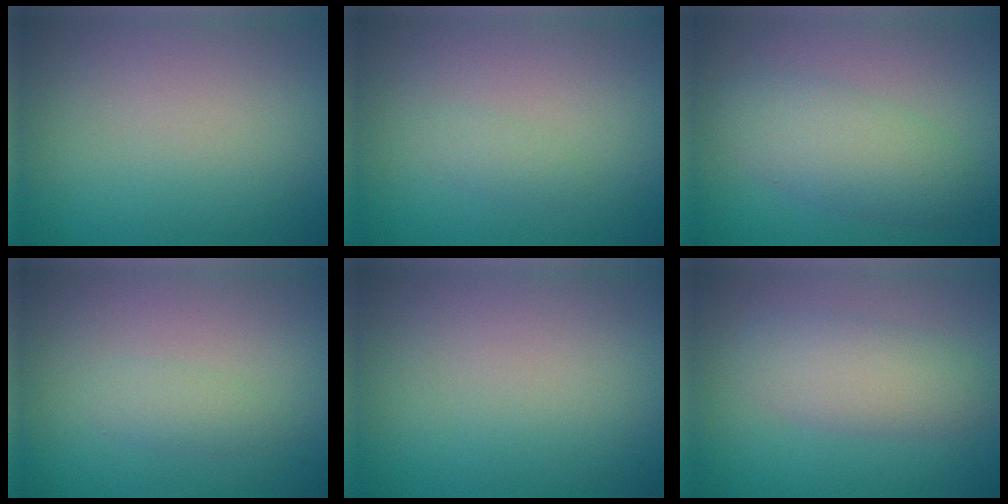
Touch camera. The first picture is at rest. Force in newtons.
{"total": 1.0, "press": 1.0, "slide": 0.0}
{"total": 4.5, "press": 4.5, "slide": 0.1}
{"total": 1.4, "press": 1.4, "slide": 0.0}
{"total": 0.0}
{"total": 4.0, "press": 4.0, "slide": 0.3}